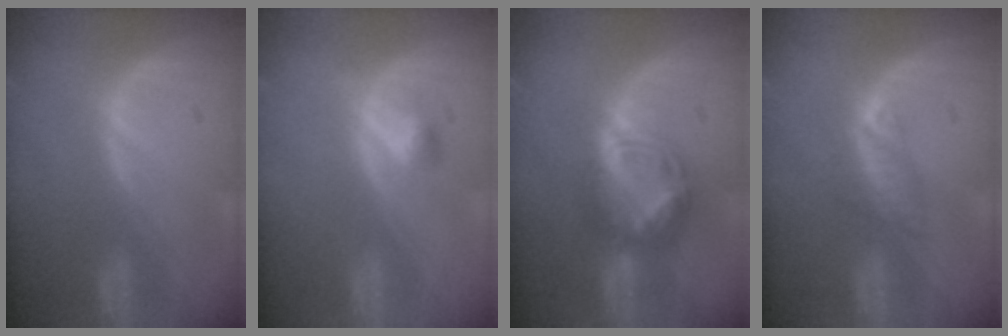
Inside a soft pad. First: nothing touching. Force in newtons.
{"total": 2.4, "press": 2.4, "slide": 0.2}
{"total": 7.9, "press": 6.7, "slide": 4.1}
{"total": 2.3, "press": 2.1, "slide": 0.8}